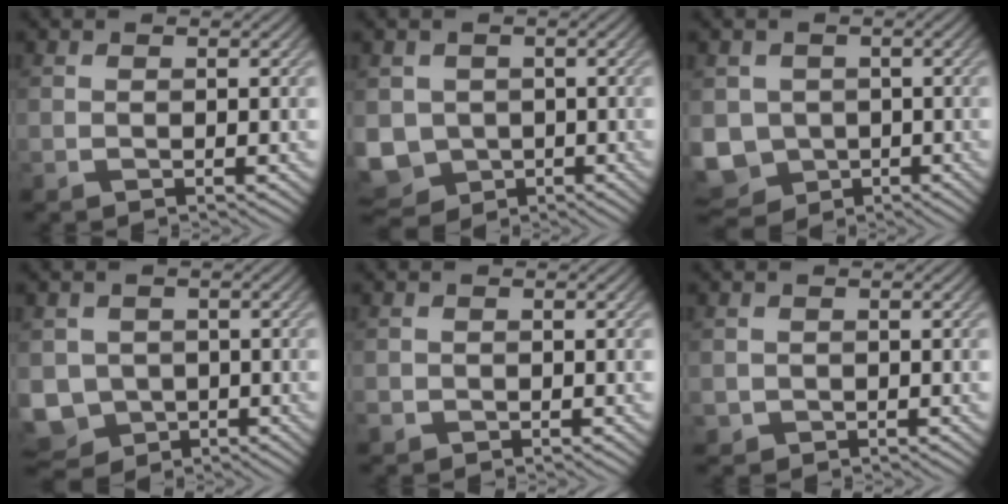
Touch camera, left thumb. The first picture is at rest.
{"total": 6.4, "force": [-0.9, 5.7, 2.7], "torque": [-0.085, -0.030, -0.019]}
{"total": 7.0, "force": [-1.3, 6.3, 2.8], "torque": [-0.084, -0.028, -0.031]}
{"total": 6.2, "force": [-1.3, 5.6, 2.4], "torque": [-0.071, -0.029, -0.027]}
{"total": 1.0, "force": [-0.5, 0.8, 0.1], "torque": [-0.003, -0.008, -0.013]}
{"total": 1.0, "force": [-0.1, 1.0, 0.1], "torque": [-0.002, -0.009, -0.002]}